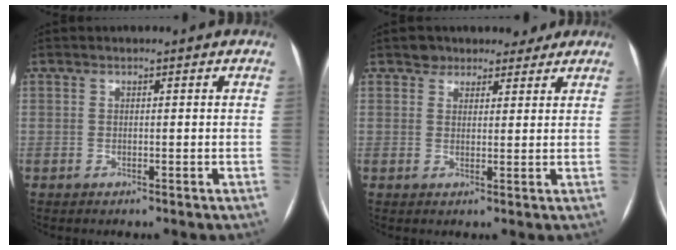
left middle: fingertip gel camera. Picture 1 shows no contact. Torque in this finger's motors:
{"motor_torque": [-0.10, -0.30, -0.01, -0.01]}